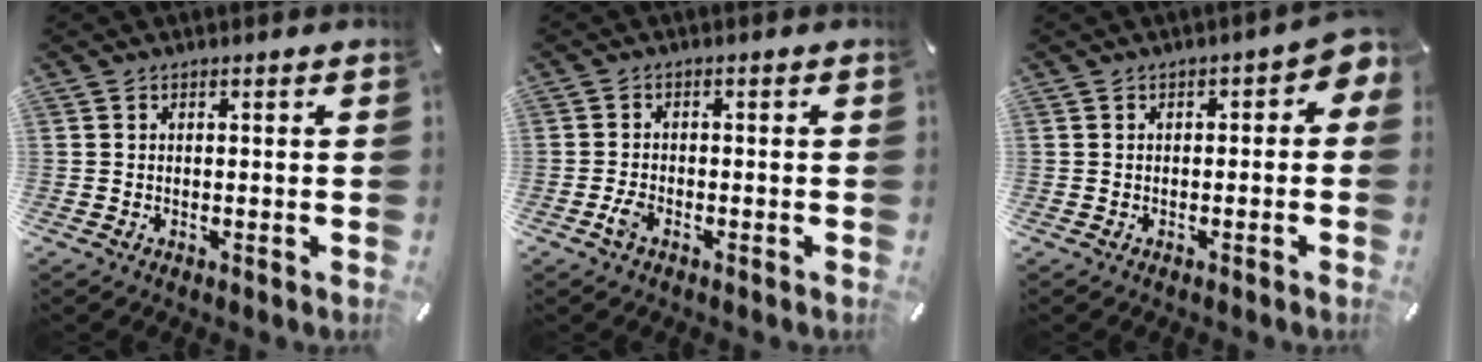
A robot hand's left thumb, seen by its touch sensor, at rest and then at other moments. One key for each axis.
{"total": 2.6, "fx": -1.5, "fy": 1.3, "fz": 1.7, "tx": -0.044, "ty": 0.001, "tz": -0.031}
{"total": 2.9, "fx": -0.6, "fy": 1.8, "fz": 2.2, "tx": -0.035, "ty": 0.009, "tz": -0.015}